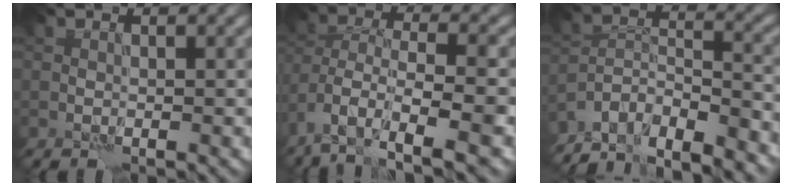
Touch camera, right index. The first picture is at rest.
{"total": 9.0, "force": [-5.2, 4.0, 6.2], "torque": [-0.117, 0.002, -0.091]}
{"total": 9.7, "force": [-8.5, 2.7, 3.6], "torque": [-0.057, 0.003, -0.130]}